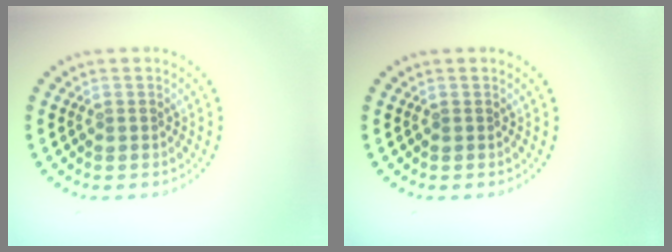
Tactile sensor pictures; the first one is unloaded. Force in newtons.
{"total": 0.0}